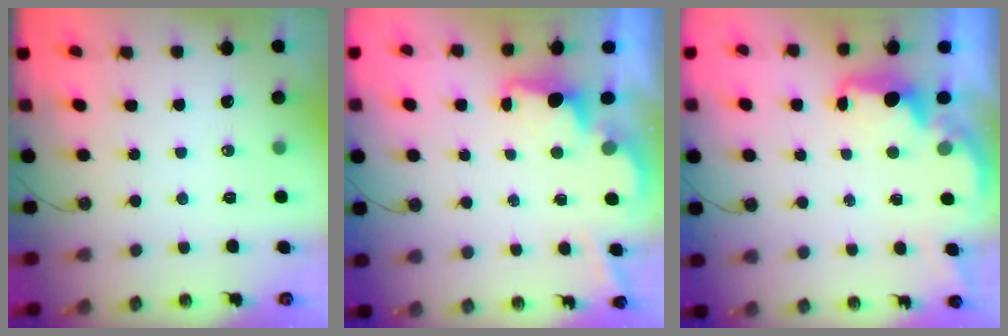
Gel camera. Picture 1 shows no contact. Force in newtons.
{"total": 1.9, "press": 1.7, "slide": 0.8}
{"total": 2.0, "press": 1.8, "slide": 0.7}